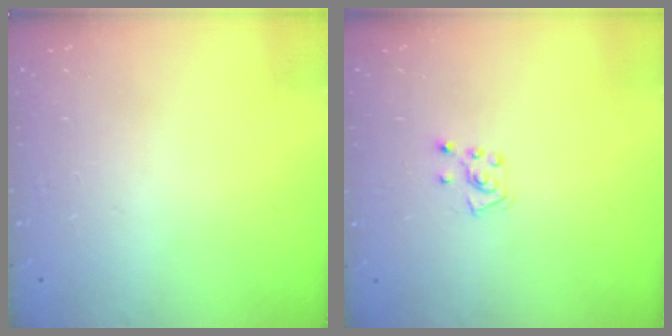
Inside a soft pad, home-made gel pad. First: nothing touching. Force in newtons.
{"total": 5.9, "press": 5.8, "slide": 0.7}